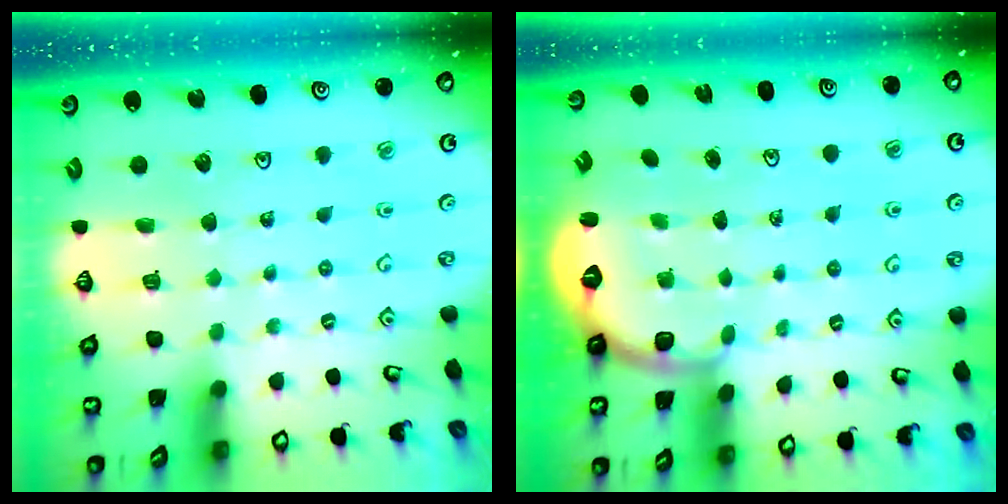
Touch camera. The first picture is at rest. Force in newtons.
{"total": 2.7, "press": 1.6, "slide": 2.1}